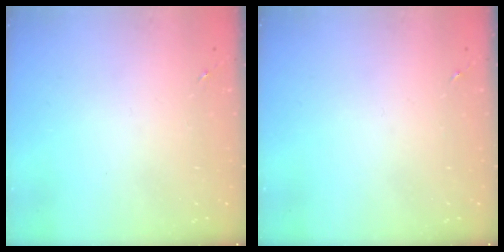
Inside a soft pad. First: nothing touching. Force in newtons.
{"total": 0.0}